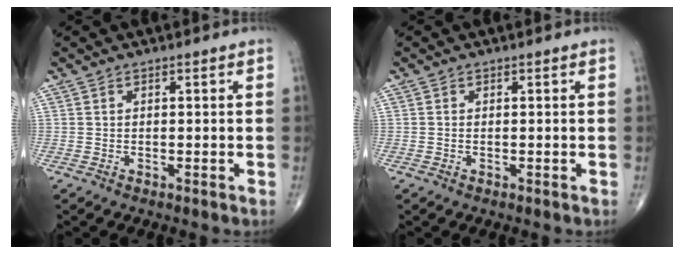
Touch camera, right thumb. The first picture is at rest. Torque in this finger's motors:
{"motor_torque": [-0.45, -0.03, -0.35, -0.26, -0.03]}